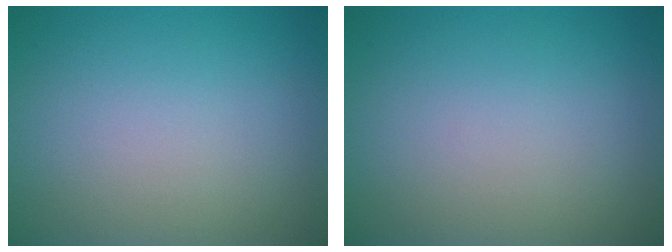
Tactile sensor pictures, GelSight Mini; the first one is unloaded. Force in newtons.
{"total": 0.0}